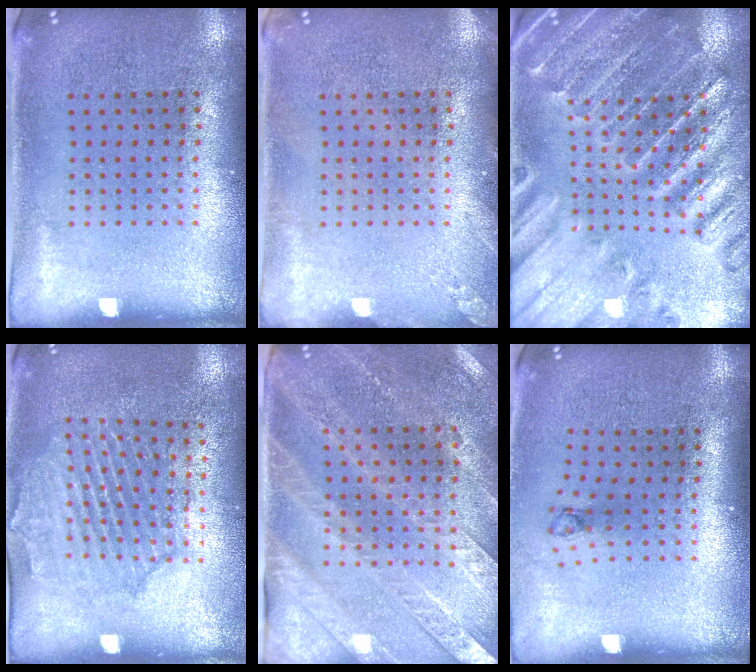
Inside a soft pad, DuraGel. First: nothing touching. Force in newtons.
{"total": 1.0, "press": 1.0, "slide": 0.1}
{"total": 2.7, "press": 2.7, "slide": 0.4}
{"total": 1.6, "press": 1.6, "slide": 0.3}
{"total": 2.9, "press": 2.7, "slide": 1.1}
{"total": 0.7, "press": 0.3, "slide": 0.6}